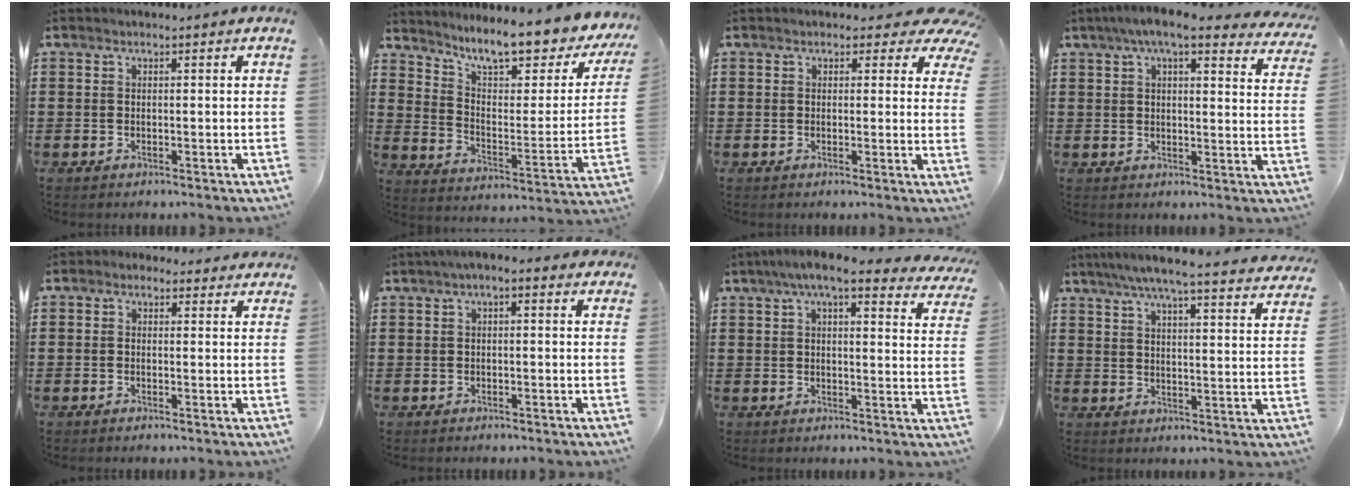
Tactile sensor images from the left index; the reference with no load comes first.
{"total": 9.7, "force": [8.3, 0.8, 5.0], "torque": [-0.105, -0.060, 0.135]}
{"total": 3.0, "force": [2.0, 1.5, 1.6], "torque": [-0.016, -0.007, 0.030]}
{"total": 7.3, "force": [5.9, 0.7, 4.2], "torque": [-0.090, -0.012, 0.102]}
{"total": 1.5, "force": [0.8, 1.1, 0.5], "torque": [-0.015, 0.007, 0.015]}
{"total": 1.8, "force": [-0.1, 0.7, 1.7], "torque": [-0.029, 0.004, -0.005]}
{"total": 7.6, "force": [6.1, 0.7, 4.4], "torque": [-0.096, -0.013, 0.107]}
{"total": 6.4, "force": [5.6, -0.3, 3.0], "torque": [-0.078, -0.028, 0.096]}